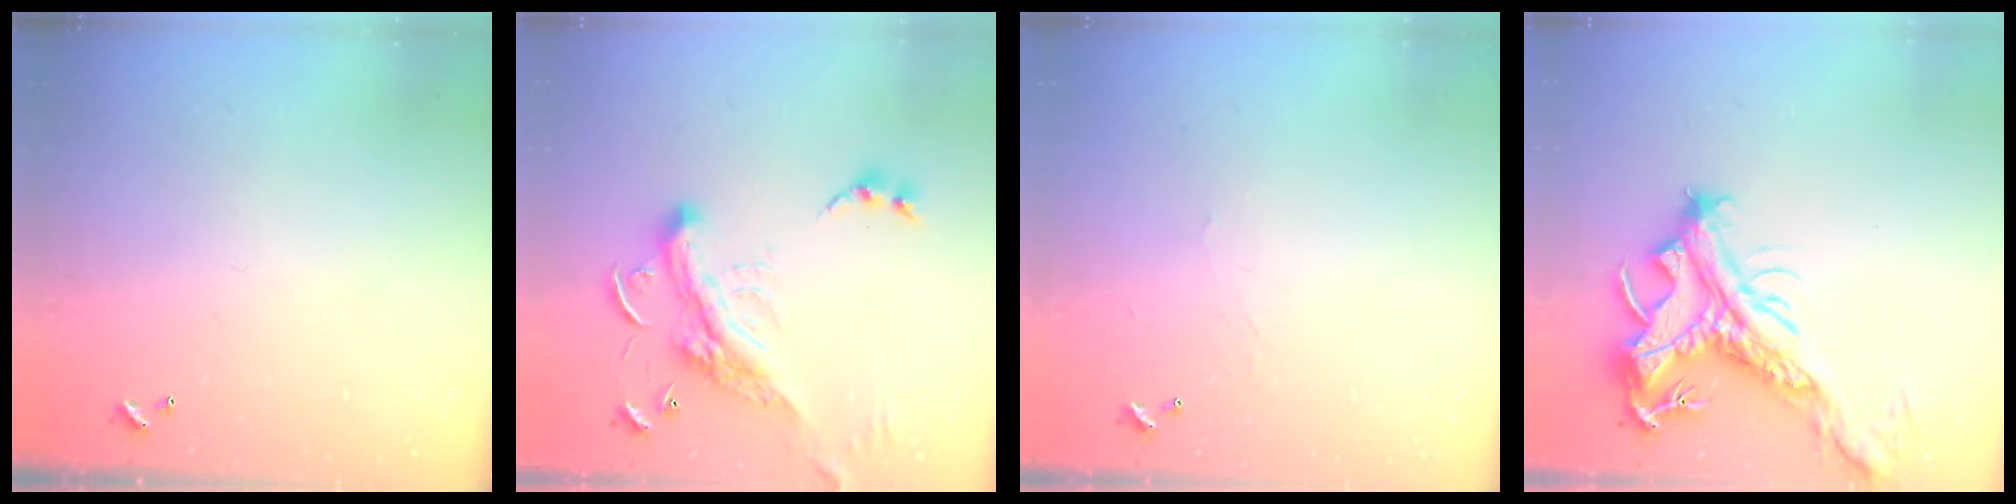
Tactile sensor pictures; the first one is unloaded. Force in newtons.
{"total": 6.7, "press": 6.7, "slide": 1.0}
{"total": 0.9, "press": 0.7, "slide": 0.4}
{"total": 9.3, "press": 9.1, "slide": 2.0}